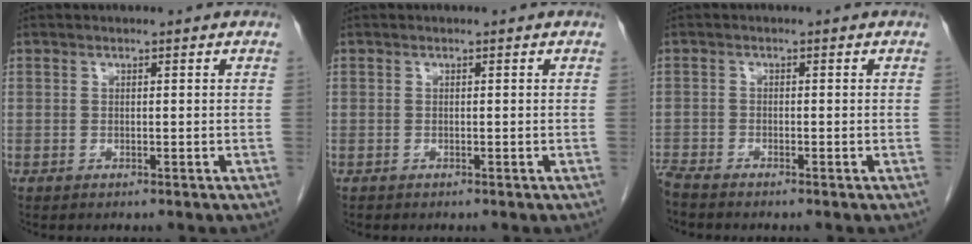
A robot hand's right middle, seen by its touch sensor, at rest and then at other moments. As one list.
[{"total": 0.0}, {"total": 2.5, "force": [-2.5, -0.1, 0.6], "torque": [-0.016, -0.010, -0.049]}]